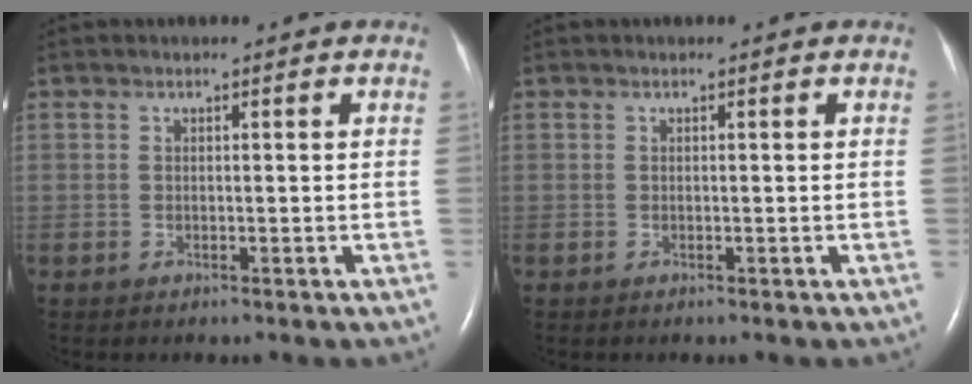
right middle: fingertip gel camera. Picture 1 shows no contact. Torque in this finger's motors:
{"motor_torque": [0.00, 0.00, 0.00, 0.00]}